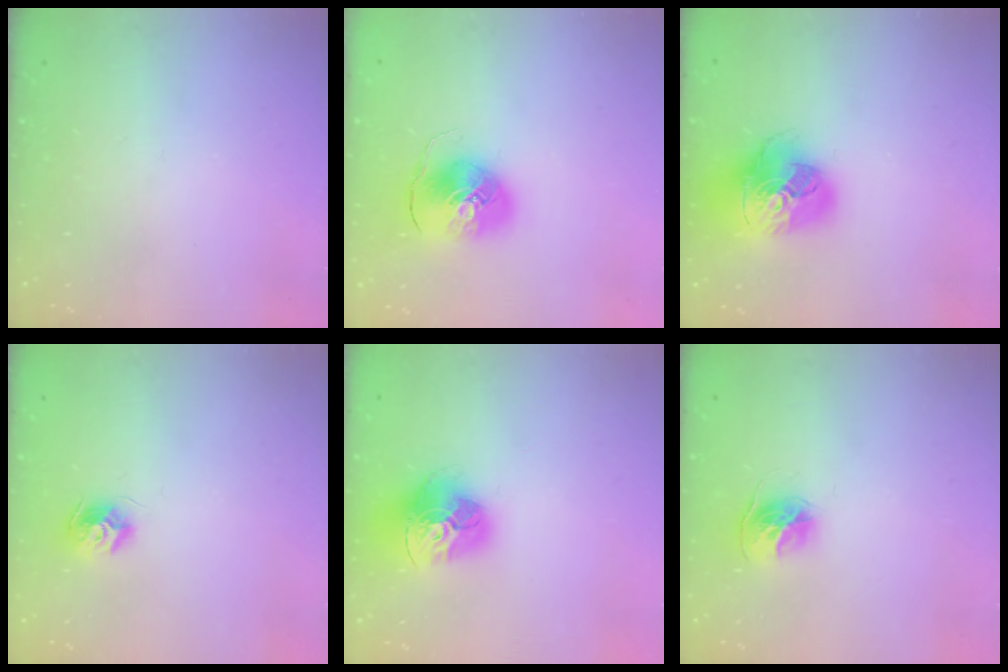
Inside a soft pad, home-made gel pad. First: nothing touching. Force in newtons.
{"total": 9.3, "press": 9.2, "slide": 1.0}
{"total": 20.5, "press": 20.4, "slide": 2.4}
{"total": 8.7, "press": 8.7, "slide": 0.0}
{"total": 17.4, "press": 17.3, "slide": 1.7}
{"total": 11.1, "press": 11.1, "slide": 0.9}